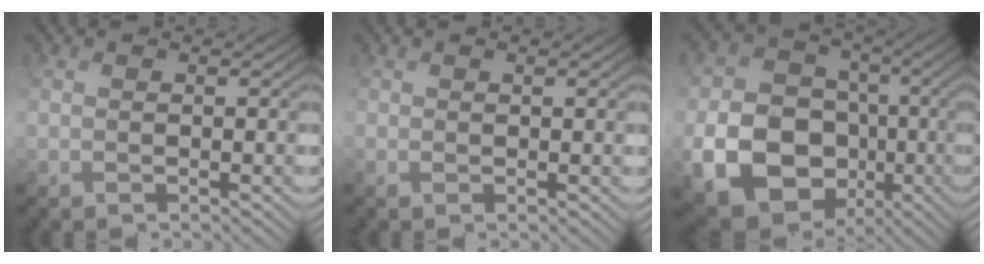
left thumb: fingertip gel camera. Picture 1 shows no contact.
{"total": 1.4, "force": [0.1, 0.4, 1.3], "torque": [-0.024, -0.004, 0.002]}
{"total": 13.7, "force": [-4.1, 11.3, 6.5], "torque": [-0.160, -0.038, -0.075]}